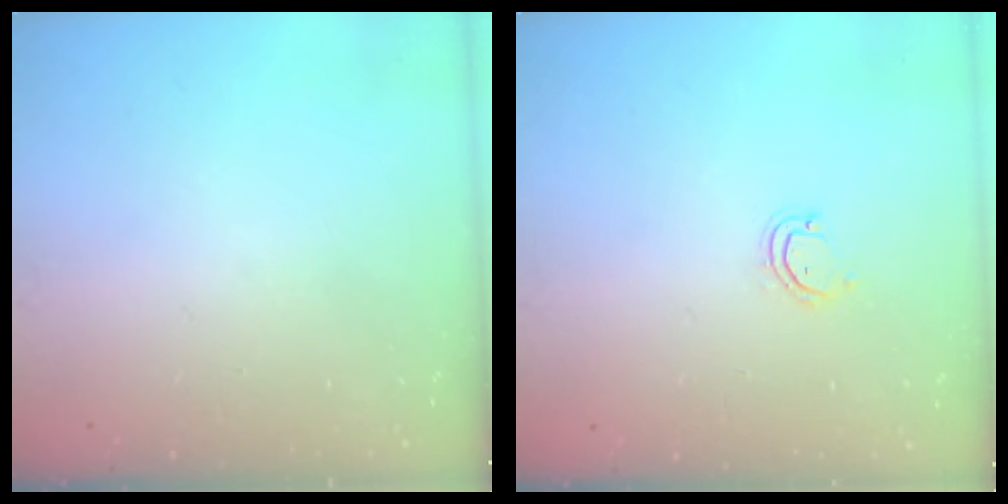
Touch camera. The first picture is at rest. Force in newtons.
{"total": 3.4, "press": 3.4, "slide": 0.2}